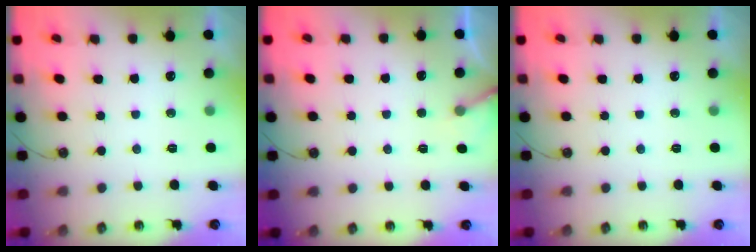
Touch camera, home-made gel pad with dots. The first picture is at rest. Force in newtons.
{"total": 5.2, "press": 5.2, "slide": 0.4}
{"total": 0.0}